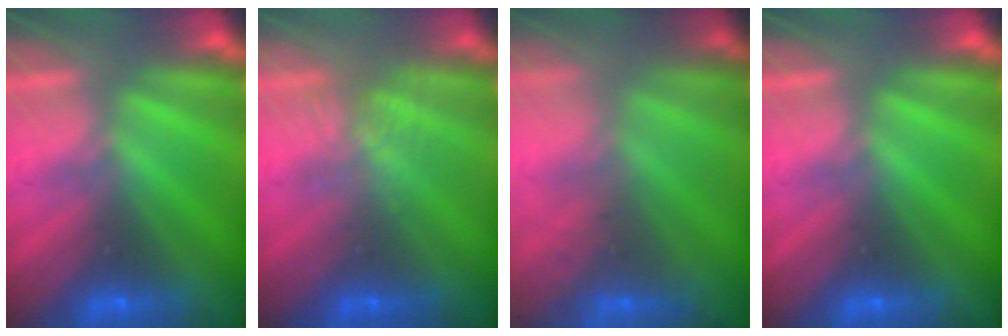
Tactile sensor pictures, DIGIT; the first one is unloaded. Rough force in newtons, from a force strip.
{"total": 1.6}
{"total": 7.7}
{"total": 0.0}